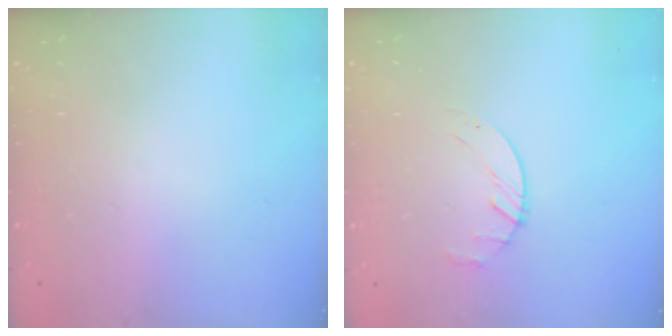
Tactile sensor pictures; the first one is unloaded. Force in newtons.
{"total": 2.2, "press": 2.2, "slide": 0.4}